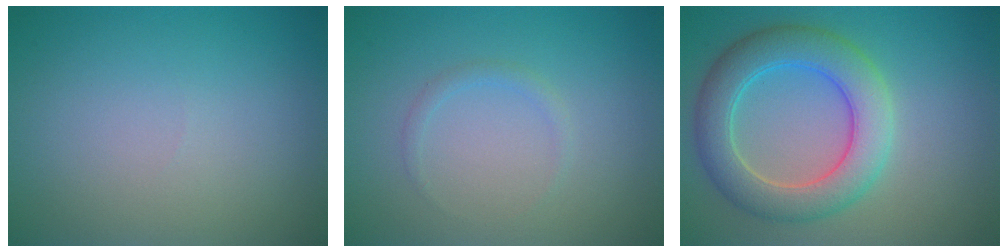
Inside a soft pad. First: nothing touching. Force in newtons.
{"total": 0.9, "press": 0.9, "slide": 0.0}
{"total": 6.2, "press": 6.2, "slide": 0.4}